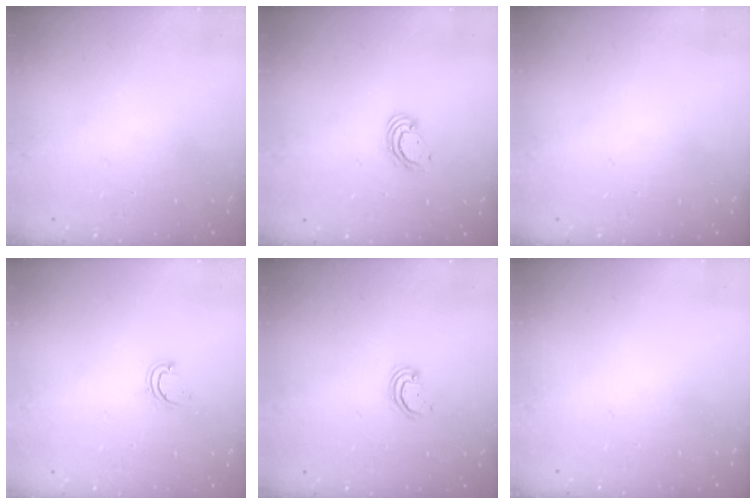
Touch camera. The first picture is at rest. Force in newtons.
{"total": 3.8, "press": 3.8, "slide": 0.2}
{"total": 0.0}
{"total": 3.9, "press": 3.9, "slide": 0.4}
{"total": 2.8, "press": 2.8, "slide": 0.2}
{"total": 0.0}